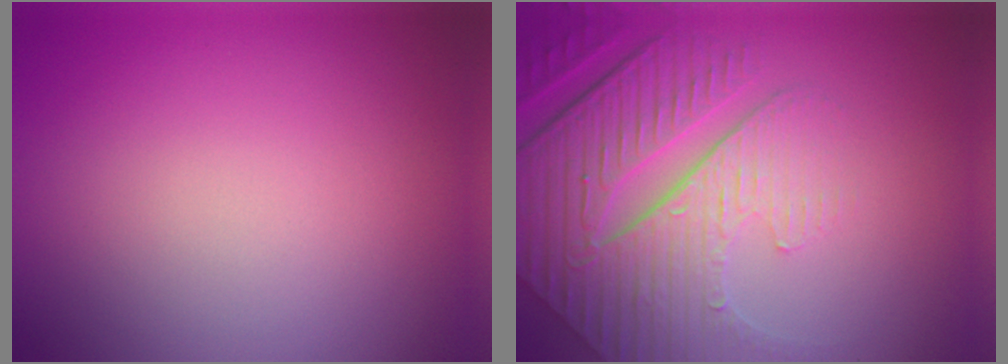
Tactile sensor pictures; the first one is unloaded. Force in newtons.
{"total": 9.1, "press": 6.2, "slide": 6.6}